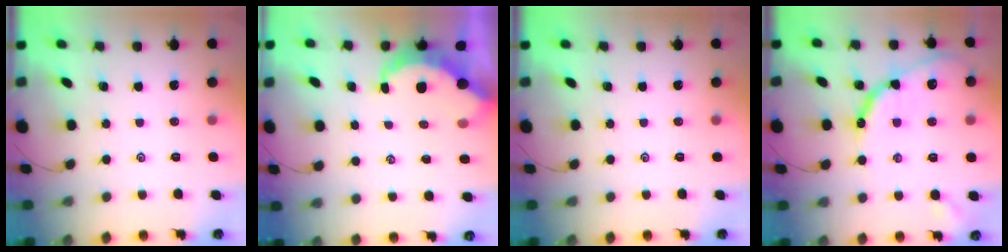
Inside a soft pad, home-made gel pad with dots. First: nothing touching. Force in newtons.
{"total": 6.4, "press": 6.3, "slide": 0.9}
{"total": 0.0}
{"total": 14.4, "press": 14.4, "slide": 1.2}